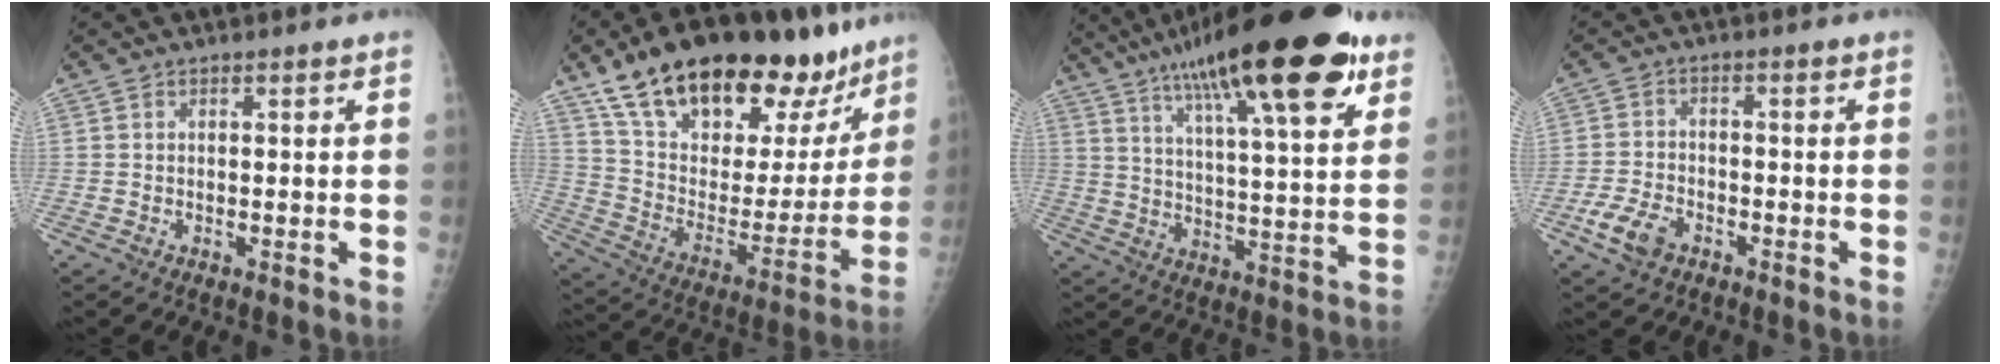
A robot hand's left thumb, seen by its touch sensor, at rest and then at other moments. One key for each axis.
{"total": 31.5, "fx": 21.6, "fy": 13.4, "fz": 18.6, "tx": -0.255, "ty": -0.051, "tz": 0.346}
{"total": 25.5, "fx": 15.0, "fy": 6.1, "fz": 19.8, "tx": -0.303, "ty": -0.027, "tz": 0.230}
{"total": 5.9, "fx": -3.2, "fy": 3.7, "fz": 3.3, "tx": -0.067, "ty": 0.013, "tz": -0.059}